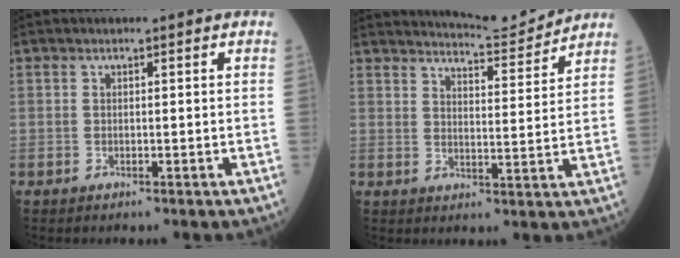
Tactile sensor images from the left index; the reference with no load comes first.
{"total": 8.3, "force": [8.2, -0.4, 0.6], "torque": [-0.019, -0.009, 0.117]}